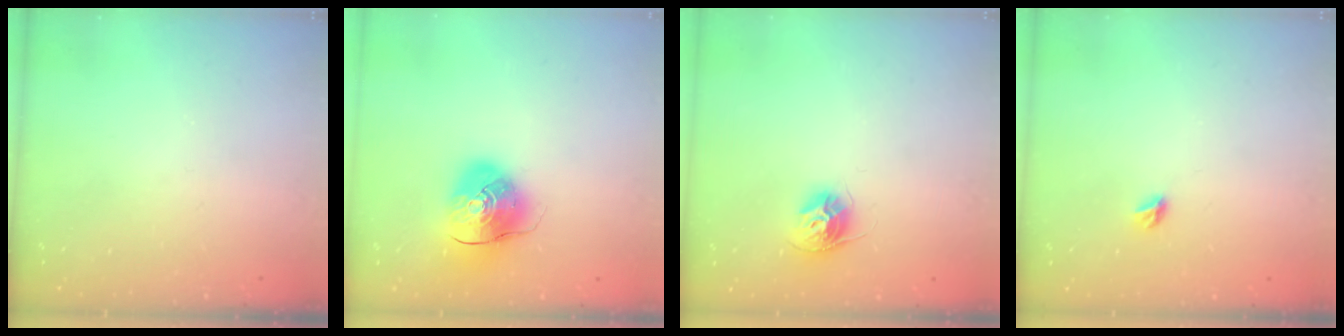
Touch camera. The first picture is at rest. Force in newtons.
{"total": 10.6, "press": 10.5, "slide": 1.8}
{"total": 10.5, "press": 10.4, "slide": 0.8}
{"total": 5.1, "press": 5.1, "slide": 0.5}